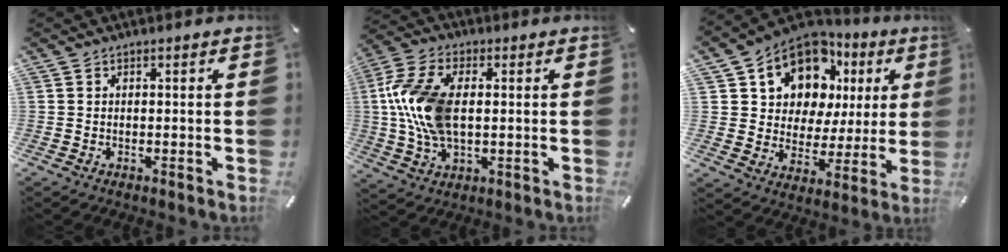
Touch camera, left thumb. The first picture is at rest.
{"total": 13.9, "force": [1.0, 8.2, 11.2], "torque": [-0.253, 0.004, 0.016]}
{"total": 12.4, "force": [7.4, 9.1, 3.9], "torque": [-0.086, -0.057, 0.138]}